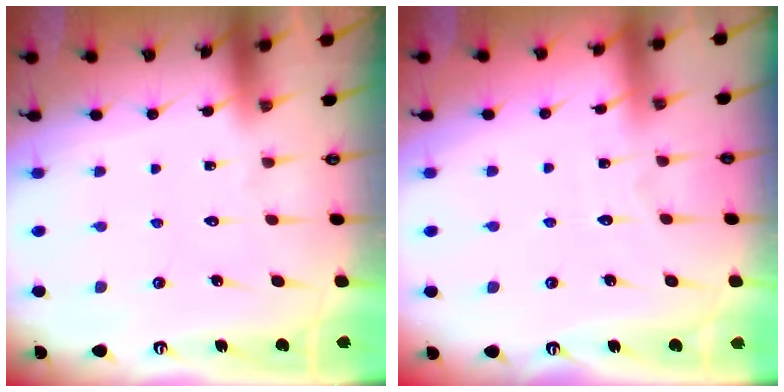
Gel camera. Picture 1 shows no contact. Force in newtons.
{"total": 3.4, "press": 3.4, "slide": 0.5}